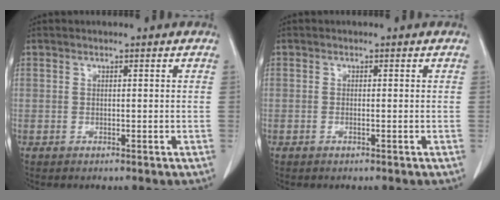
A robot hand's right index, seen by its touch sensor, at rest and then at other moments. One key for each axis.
{"total": 0.0}